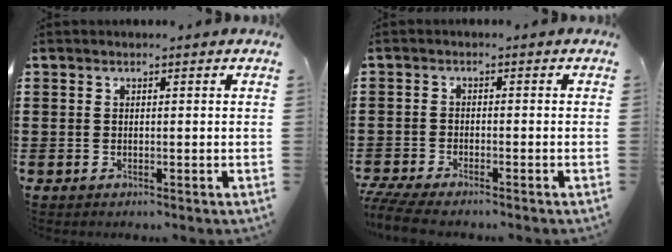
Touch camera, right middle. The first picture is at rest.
{"total": 3.2, "force": [-2.9, 0.1, 1.2], "torque": [-0.041, -0.010, -0.065]}